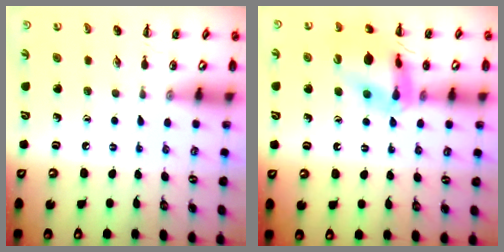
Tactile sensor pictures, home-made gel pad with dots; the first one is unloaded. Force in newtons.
{"total": 14.2, "press": 14.1, "slide": 2.0}